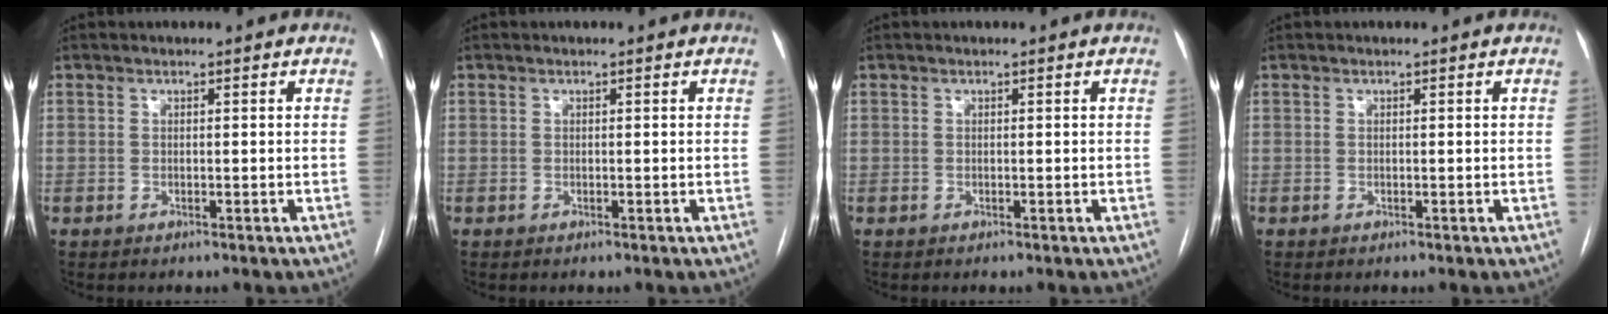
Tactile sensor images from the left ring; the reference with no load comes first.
{"total": 0.0}
{"total": 0.0}
{"total": 0.0}